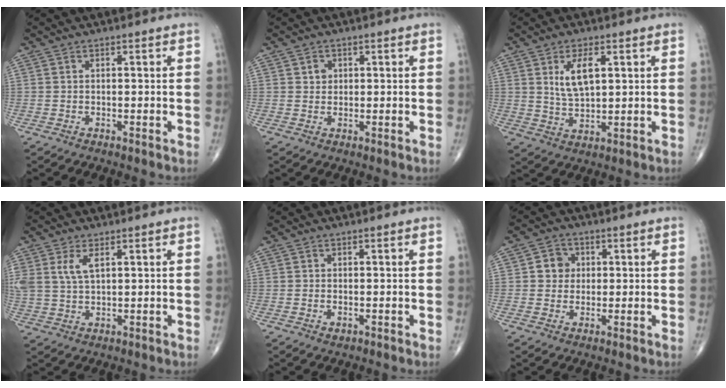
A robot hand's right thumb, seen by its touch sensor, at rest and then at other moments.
{"total": 1.8, "force": [0.6, 1.6, 0.7], "torque": [-0.001, -0.002, 0.008]}
{"total": 7.2, "force": [2.4, 3.2, 5.9], "torque": [-0.104, -0.013, 0.050]}
{"total": 5.4, "force": [2.2, 2.5, 4.2], "torque": [-0.094, -0.001, 0.053]}
{"total": 1.0, "force": [-0.3, 0.7, 0.7], "torque": [-0.011, 0.001, 0.000]}
{"total": 4.4, "force": [0.7, 4.0, 1.6], "torque": [0.001, 0.005, 0.005]}